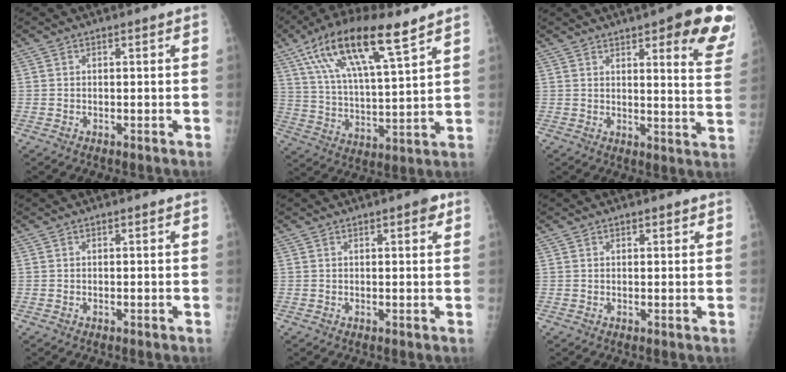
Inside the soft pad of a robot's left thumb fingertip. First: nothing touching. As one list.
[{"total": 18.9, "force": [10.9, 5.1, 14.6], "torque": [-0.261, -0.022, 0.200]}, {"total": 15.6, "force": [8.8, 4.0, 12.3], "torque": [-0.115, -0.042, 0.096]}, {"total": 0.0}, {"total": 2.5, "force": [1.4, 0.8, 1.9], "torque": [-0.017, -0.003, 0.015]}, {"total": 1.2, "force": [0.9, 0.6, 0.5], "torque": [0.002, -0.004, 0.009]}]